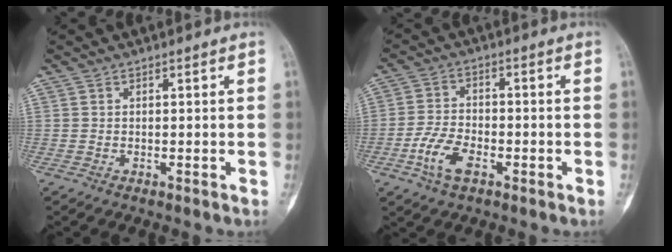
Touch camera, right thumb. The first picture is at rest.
{"total": 7.2, "force": [-3.2, 3.8, 5.2], "torque": [-0.107, 0.014, -0.065]}